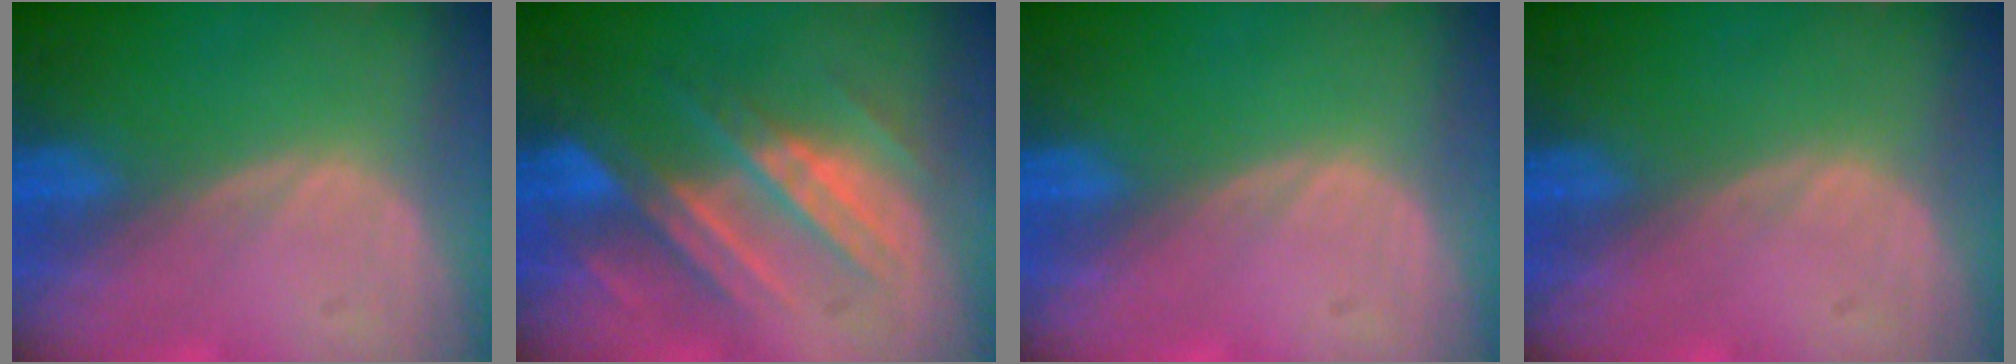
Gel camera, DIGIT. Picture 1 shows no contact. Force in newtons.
{"total": 8.6, "press": 8.3, "slide": 2.4}
{"total": 0.0}
{"total": 0.0}